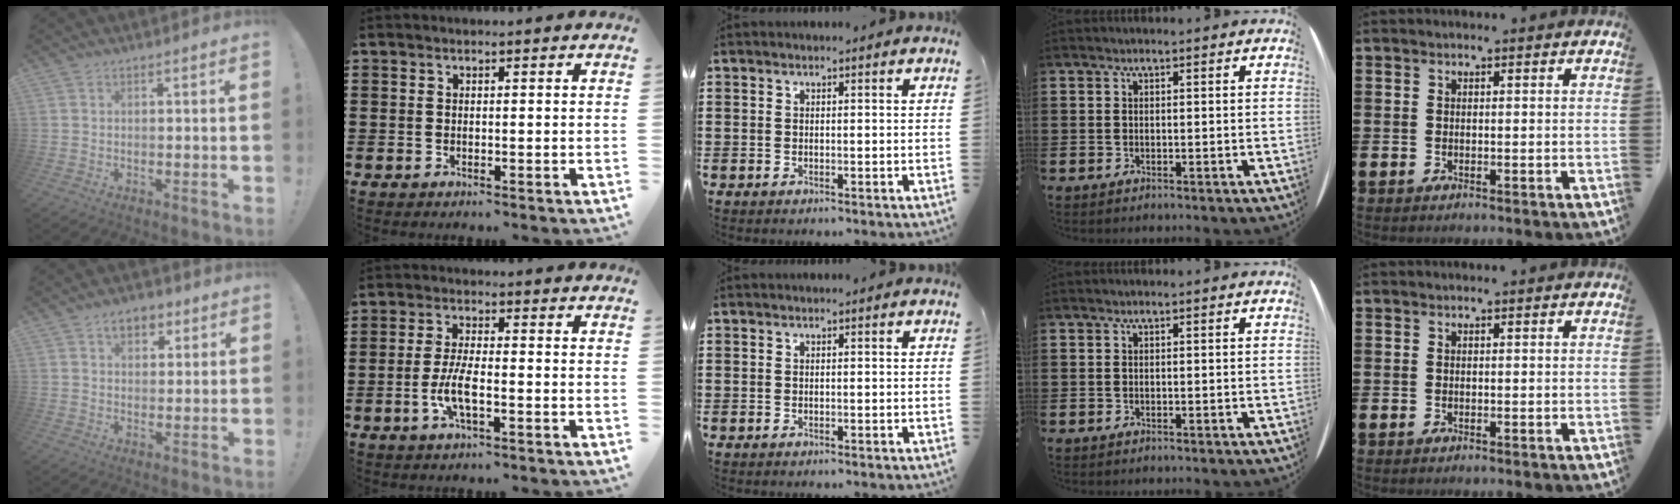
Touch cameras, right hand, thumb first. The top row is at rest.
{"thumb": {"total": 7.1, "force": [3.5, 4.8, 3.8], "torque": [-0.052, -0.004, 0.064]}, "index": {"total": 5.1, "force": [-1.7, 1.3, 4.6], "torque": [-0.105, -0.007, -0.039]}}